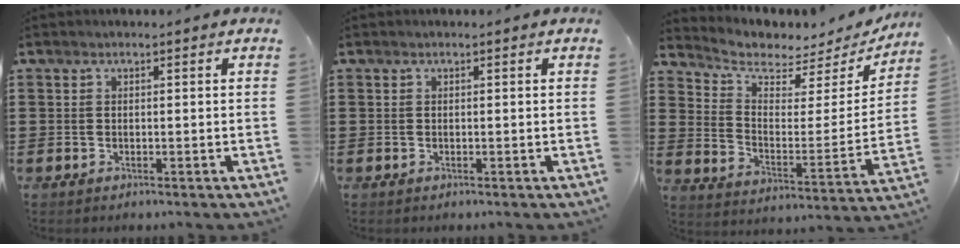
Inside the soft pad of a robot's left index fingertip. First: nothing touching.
{"total": 0.0}
{"total": 5.1, "force": [4.4, 2.0, 1.5], "torque": [-0.060, -0.034, 0.074]}